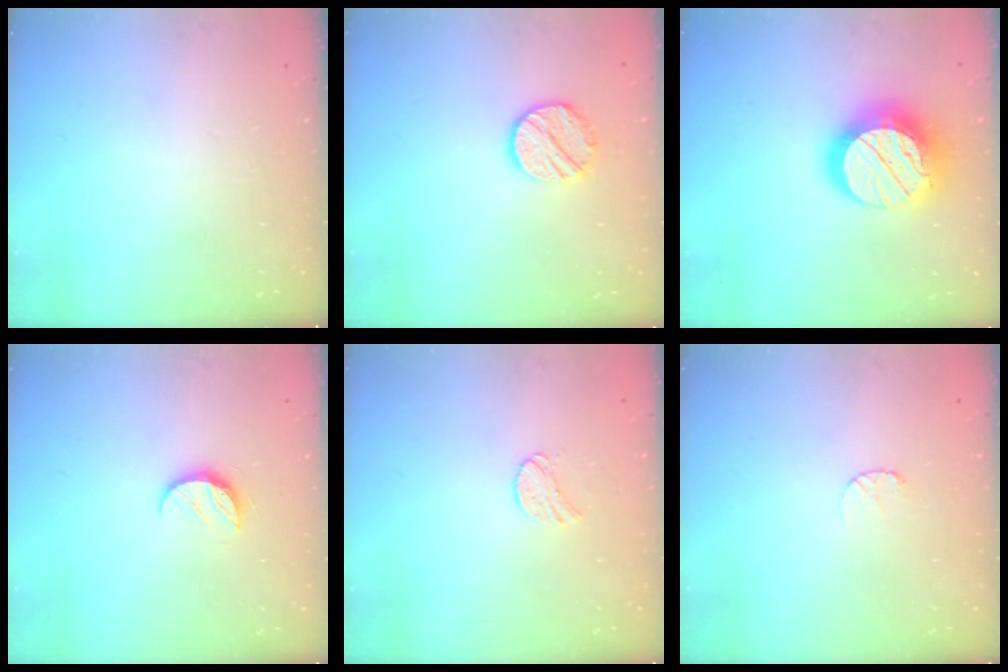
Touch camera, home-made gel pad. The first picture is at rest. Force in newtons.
{"total": 10.1, "press": 10.1, "slide": 0.5}
{"total": 20.8, "press": 20.7, "slide": 1.7}
{"total": 7.6, "press": 7.6, "slide": 0.6}
{"total": 6.5, "press": 6.5, "slide": 0.7}
{"total": 3.1, "press": 3.1, "slide": 0.3}